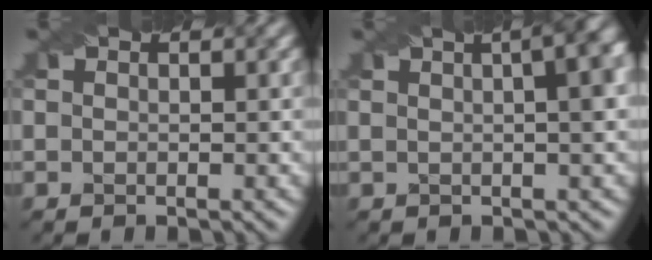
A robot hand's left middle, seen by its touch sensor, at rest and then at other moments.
{"total": 9.6, "force": [2.5, 4.5, 8.1], "torque": [-0.037, 0.053, 0.001]}